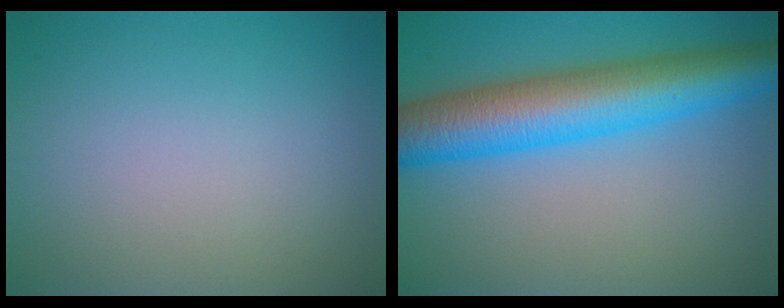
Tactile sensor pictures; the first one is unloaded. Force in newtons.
{"total": 9.5, "press": 9.5, "slide": 0.1}